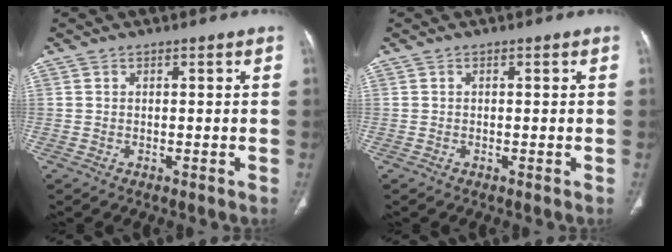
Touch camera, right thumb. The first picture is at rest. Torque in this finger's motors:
{"motor_torque": [0.30, 0.08, -0.22, 0.13, -0.01]}